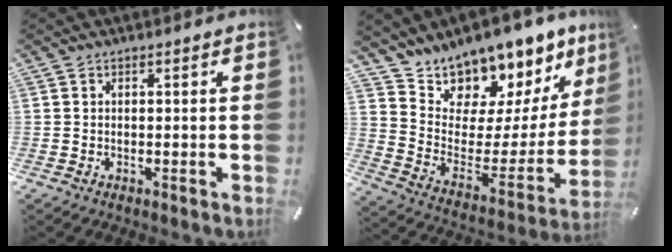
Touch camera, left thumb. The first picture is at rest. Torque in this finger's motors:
{"motor_torque": [3.31, 1.71, 1.58, -1.19, 0.42]}